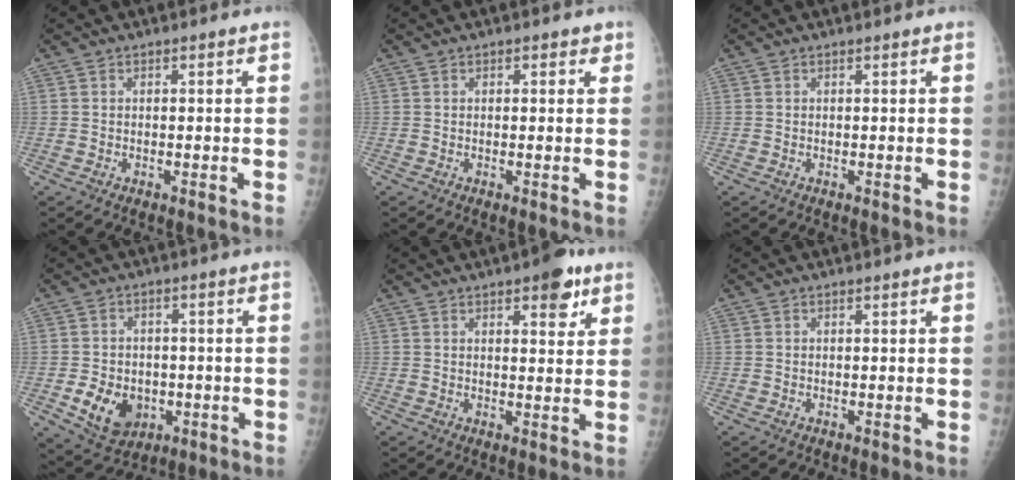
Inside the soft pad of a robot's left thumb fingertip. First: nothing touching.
{"total": 1.8, "force": [0.8, 1.2, 1.0], "torque": [0.003, 0.000, 0.006]}
{"total": 0.0}
{"total": 9.6, "force": [-2.7, 7.4, 5.5], "torque": [-0.067, 0.008, -0.032]}
{"total": 6.5, "force": [3.7, 2.6, 4.7], "torque": [-0.039, -0.014, 0.042]}
{"total": 0.0}